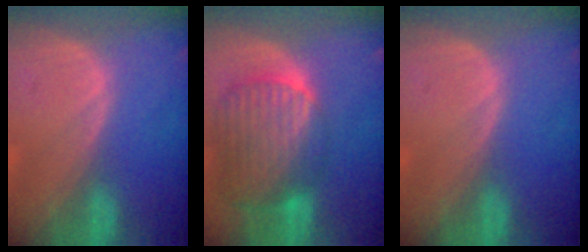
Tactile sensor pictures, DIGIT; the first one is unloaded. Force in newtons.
{"total": 10.7, "press": 9.2, "slide": 5.5}
{"total": 0.0}